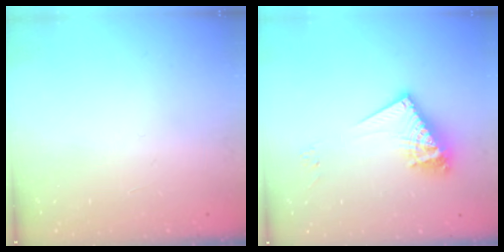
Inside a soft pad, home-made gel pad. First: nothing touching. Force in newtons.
{"total": 13.0, "press": 12.9, "slide": 1.2}